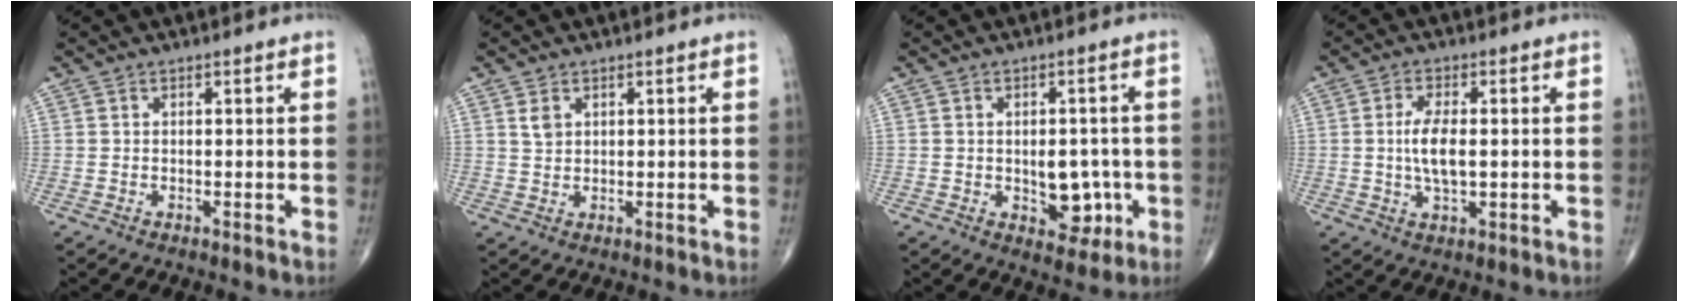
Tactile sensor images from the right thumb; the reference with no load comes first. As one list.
[{"total": 2.0, "force": [1.0, 1.3, 1.1], "torque": [-0.017, -0.003, 0.023]}, {"total": 7.4, "force": [-1.4, 4.7, 5.5], "torque": [-0.037, 0.005, -0.010]}, {"total": 6.3, "force": [0.0, 2.6, 5.8], "torque": [-0.115, -0.005, -0.004]}]